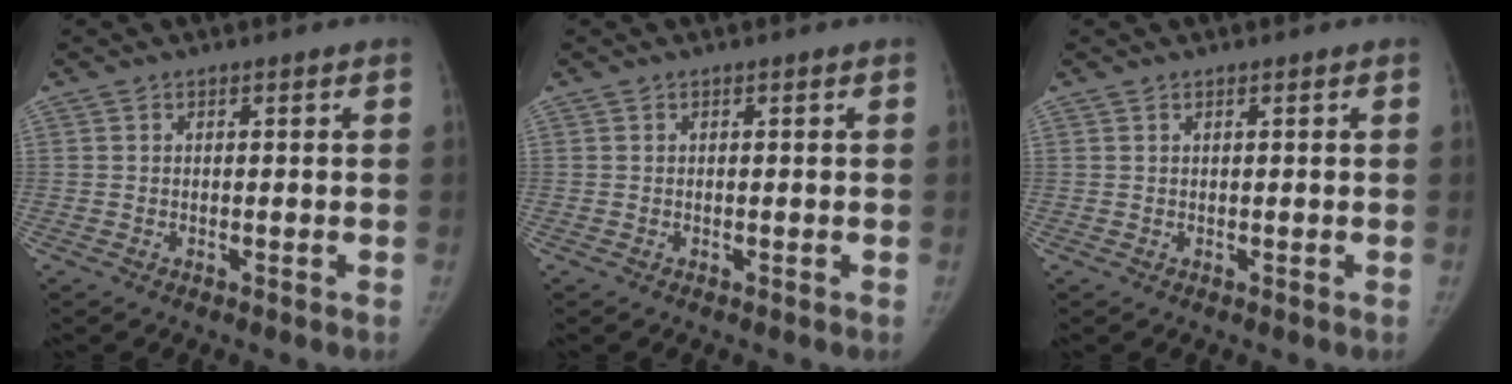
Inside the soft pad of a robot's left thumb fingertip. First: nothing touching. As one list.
[{"total": 0.0}, {"total": 0.0}]